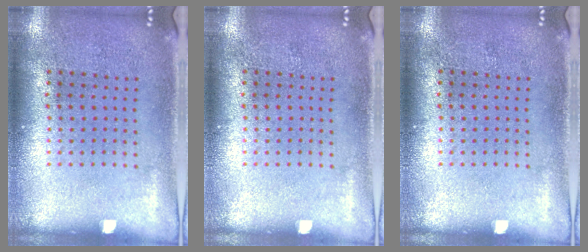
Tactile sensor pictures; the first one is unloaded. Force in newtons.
{"total": 0.0}
{"total": 0.0}